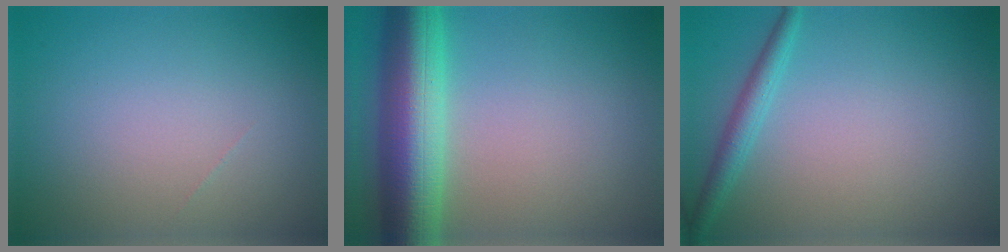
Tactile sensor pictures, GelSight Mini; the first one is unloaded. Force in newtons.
{"total": 9.5, "press": 9.5, "slide": 0.3}
{"total": 2.0, "press": 2.0, "slide": 0.1}